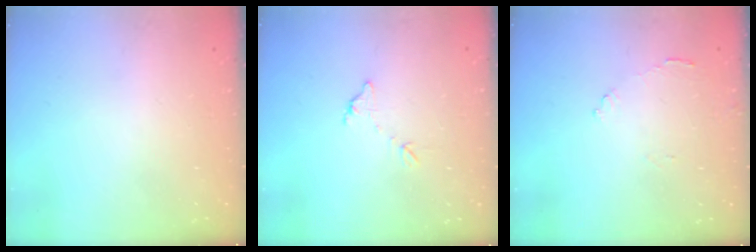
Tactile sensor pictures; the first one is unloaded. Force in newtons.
{"total": 6.1, "press": 6.1, "slide": 0.3}
{"total": 8.1, "press": 8.1, "slide": 0.6}